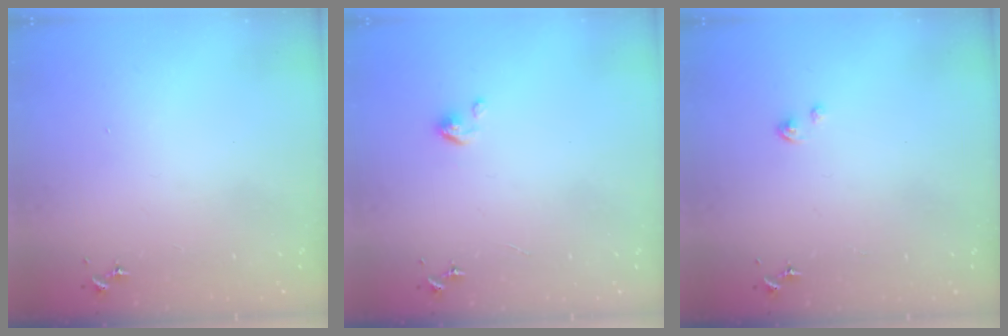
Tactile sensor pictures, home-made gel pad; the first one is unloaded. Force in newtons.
{"total": 3.5, "press": 3.5, "slide": 0.3}
{"total": 1.1, "press": 1.1, "slide": 0.1}